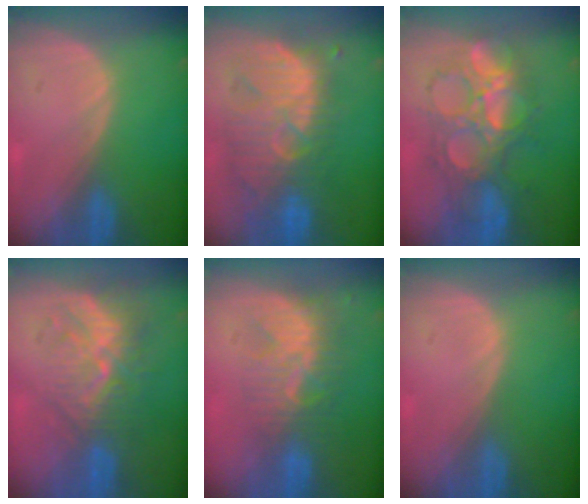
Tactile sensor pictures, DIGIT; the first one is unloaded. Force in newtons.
{"total": 11.2, "press": 10.7, "slide": 3.4}
{"total": 9.5, "press": 9.5, "slide": 0.2}
{"total": 9.9, "press": 8.6, "slide": 4.9}
{"total": 8.7, "press": 7.6, "slide": 4.2}
{"total": 0.0}